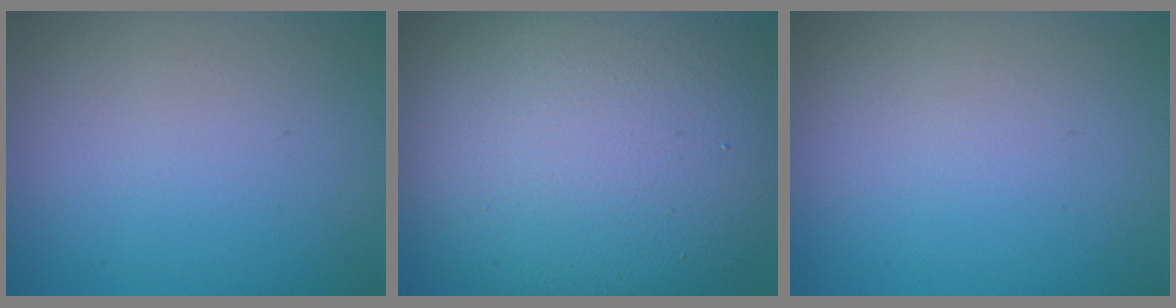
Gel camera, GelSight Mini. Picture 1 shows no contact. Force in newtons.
{"total": 15.2, "press": 15.1, "slide": 1.0}
{"total": 0.0}